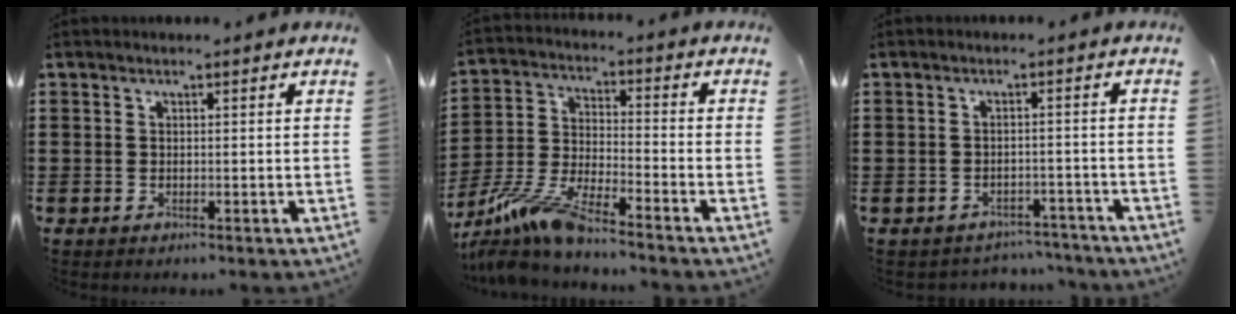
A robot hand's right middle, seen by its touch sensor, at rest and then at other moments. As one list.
[{"total": 8.9, "force": [-7.8, 0.3, 4.3], "torque": [-0.109, -0.010, -0.161]}, {"total": 2.5, "force": [-2.5, 0.5, -0.2], "torque": [-0.005, 0.000, -0.055]}]